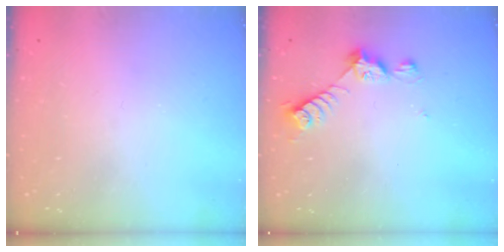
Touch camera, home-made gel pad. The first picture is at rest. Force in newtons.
{"total": 6.5, "press": 6.5, "slide": 0.7}